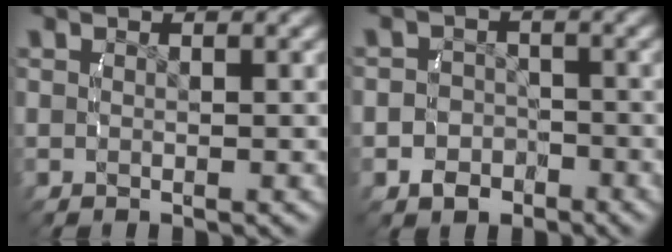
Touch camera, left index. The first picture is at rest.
{"total": 4.8, "force": [-1.9, 4.3, 0.7], "torque": [-0.021, -0.009, -0.039]}